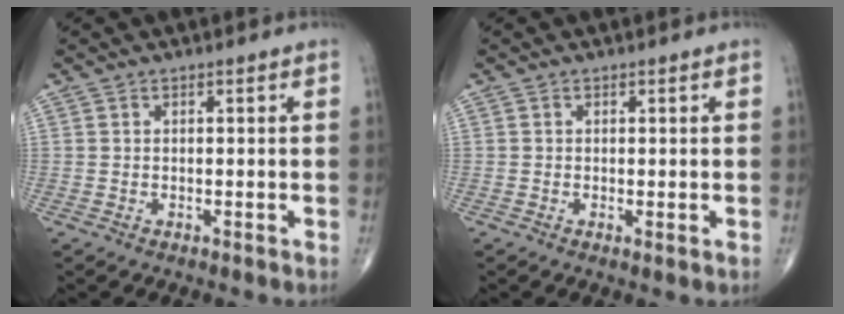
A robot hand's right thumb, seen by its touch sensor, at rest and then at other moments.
{"total": 0.8, "force": [-0.1, 0.2, 0.7], "torque": [-0.018, -0.005, -0.003]}